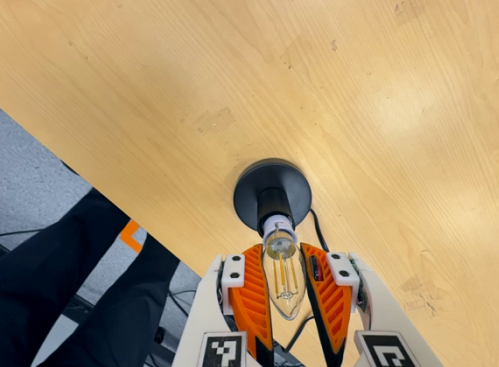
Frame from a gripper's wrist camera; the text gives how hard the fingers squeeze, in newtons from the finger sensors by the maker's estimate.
{"total": 12.4, "left": 11.2, "right": 13.6}